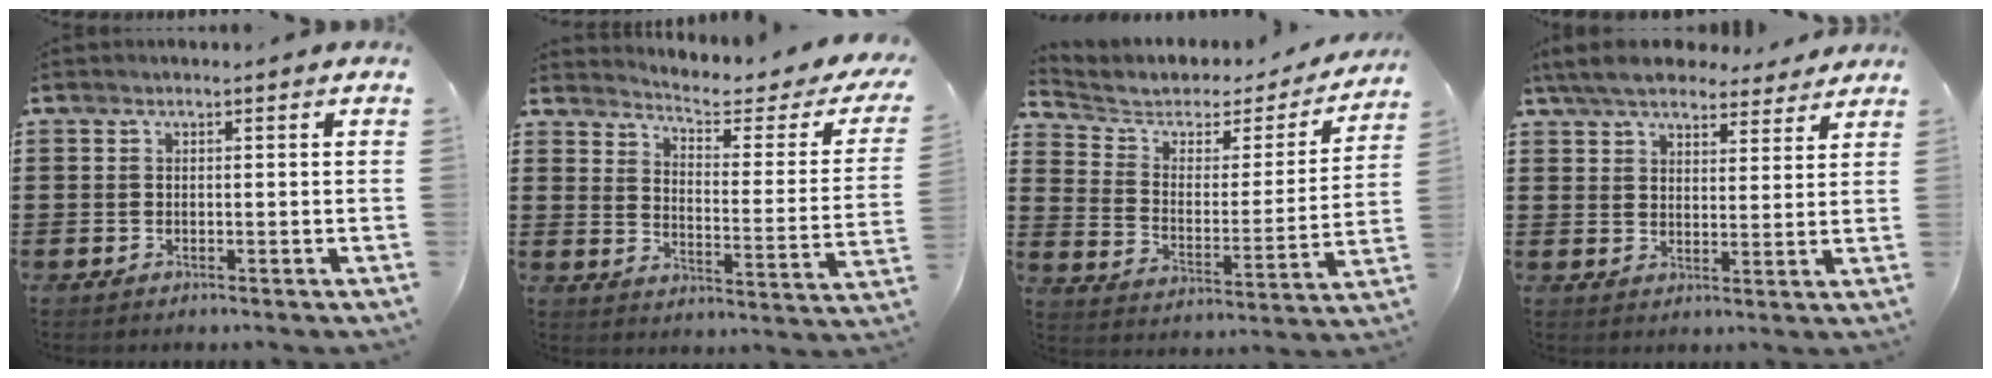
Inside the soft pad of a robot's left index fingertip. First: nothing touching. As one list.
[{"total": 4.0, "force": [3.4, 0.2, 2.1], "torque": [-0.061, -0.027, 0.049]}, {"total": 4.5, "force": [3.3, 2.7, 1.3], "torque": [-0.054, -0.017, 0.051]}, {"total": 6.7, "force": [6.0, 1.6, 2.3], "torque": [-0.068, -0.015, 0.111]}]